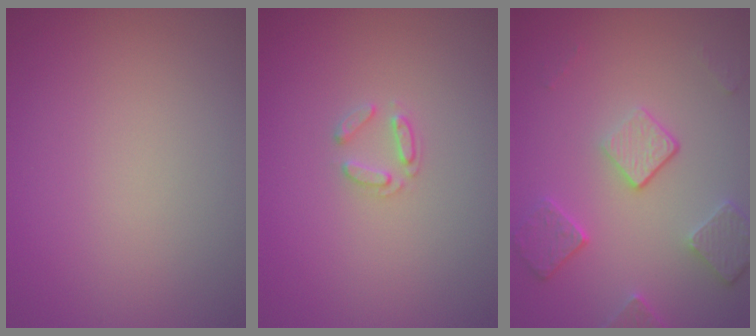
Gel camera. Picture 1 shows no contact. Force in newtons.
{"total": 1.5, "press": 1.4, "slide": 0.2}
{"total": 4.1, "press": 3.2, "slide": 2.7}